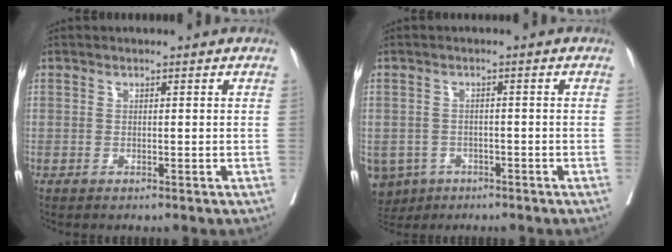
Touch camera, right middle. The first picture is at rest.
{"total": 7.4, "force": [-4.2, 5.9, 1.7], "torque": [-0.048, -0.001, -0.062]}